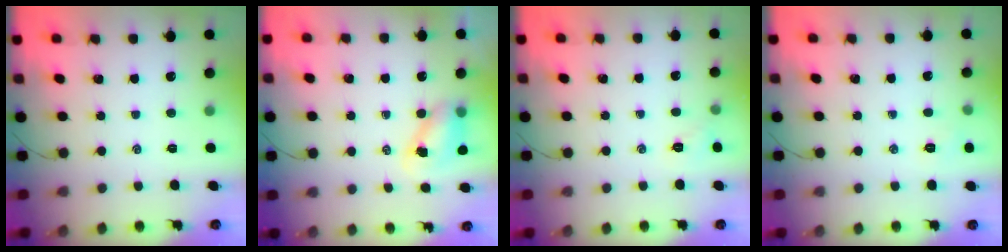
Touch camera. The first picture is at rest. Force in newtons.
{"total": 6.7, "press": 6.7, "slide": 0.9}
{"total": 5.0, "press": 4.8, "slide": 1.5}
{"total": 3.8, "press": 3.7, "slide": 0.8}